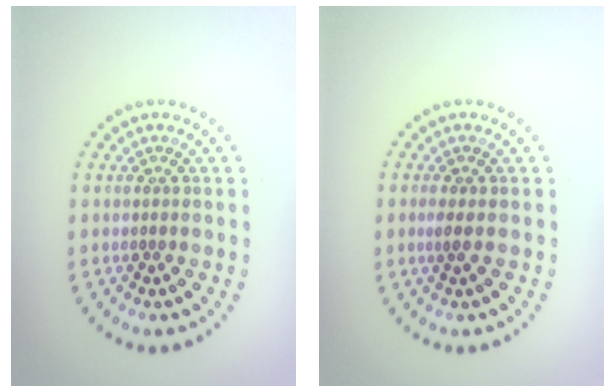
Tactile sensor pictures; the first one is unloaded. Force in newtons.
{"total": 1.0, "press": 0.8, "slide": 0.5}